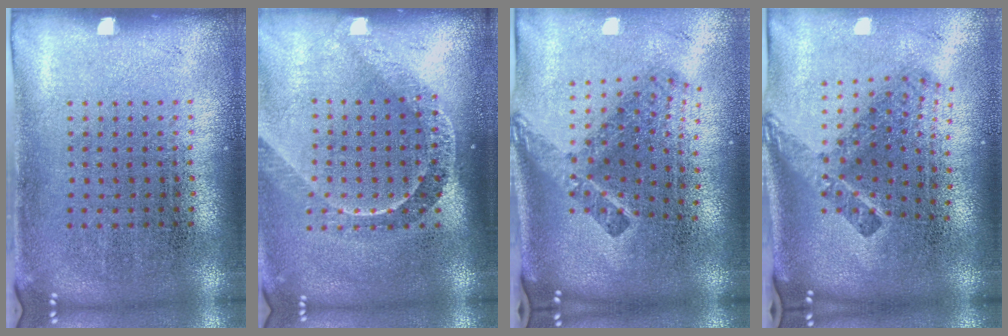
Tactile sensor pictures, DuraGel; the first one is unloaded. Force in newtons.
{"total": 2.1, "press": 1.5, "slide": 1.5}
{"total": 2.5, "press": 1.6, "slide": 2.0}
{"total": 2.5, "press": 1.6, "slide": 2.0}